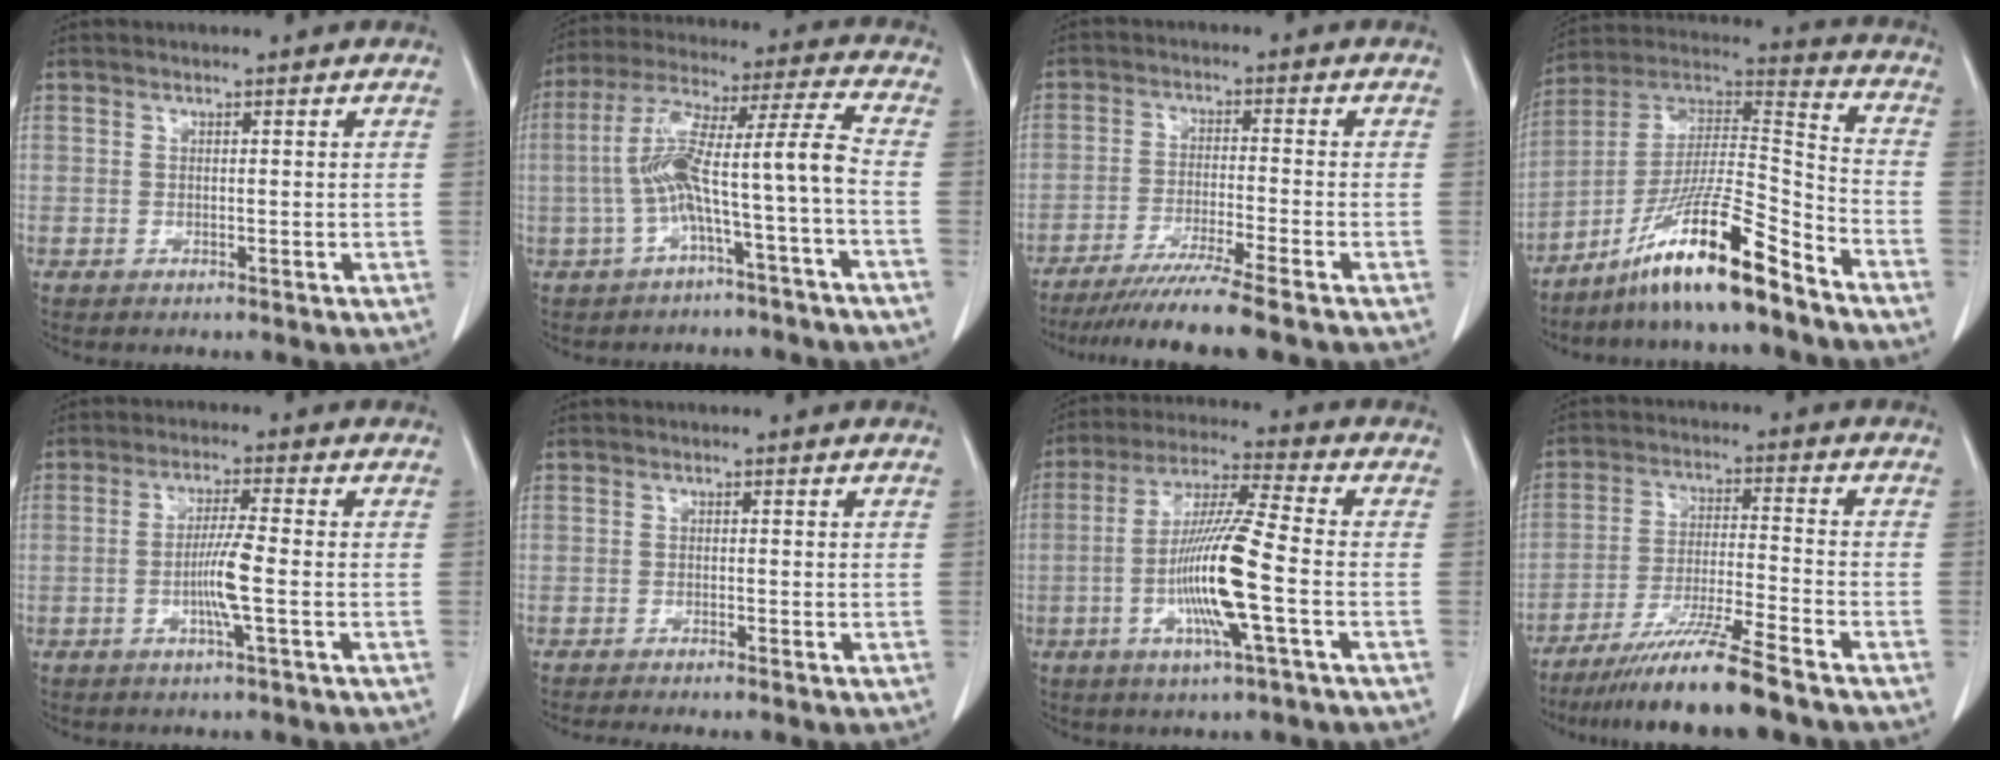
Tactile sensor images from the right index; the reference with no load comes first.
{"total": 11.3, "force": [-3.0, -0.4, 10.9], "torque": [-0.208, 0.038, -0.055]}
{"total": 9.3, "force": [-7.6, -1.8, 5.0], "torque": [-0.072, -0.034, -0.125]}
{"total": 16.7, "force": [-11.7, 0.5, 12.0], "torque": [-0.221, 0.005, -0.208]}
{"total": 5.4, "force": [-1.3, -0.5, 5.2], "torque": [-0.102, -0.005, -0.027]}
{"total": 2.7, "force": [-2.3, -0.2, 1.4], "torque": [-0.017, -0.002, -0.033]}
{"total": 13.2, "force": [-3.2, -0.1, 12.8], "torque": [-0.252, -0.007, -0.068]}
{"total": 11.3, "force": [-8.8, -1.1, 7.0], "torque": [-0.122, -0.032, -0.155]}